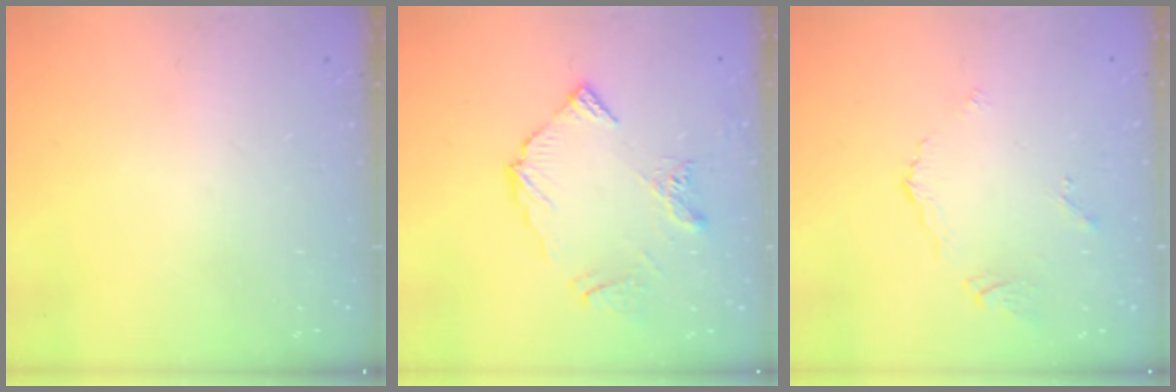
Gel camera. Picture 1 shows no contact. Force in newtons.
{"total": 10.1, "press": 10.1, "slide": 1.1}
{"total": 3.6, "press": 3.5, "slide": 0.6}